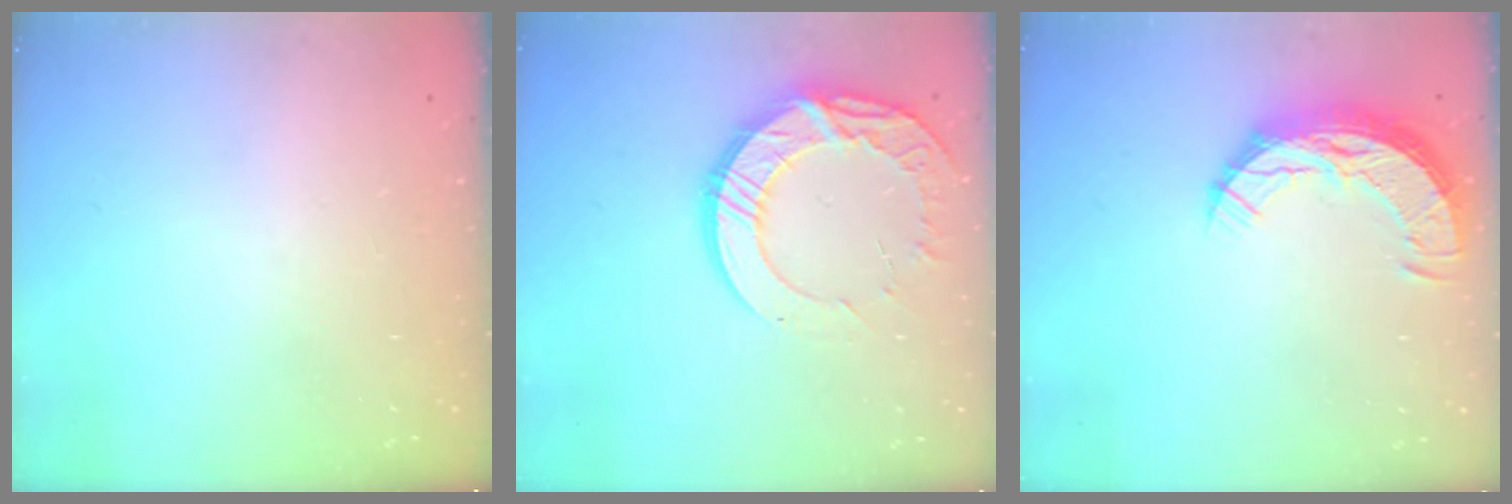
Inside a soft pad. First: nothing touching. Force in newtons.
{"total": 15.4, "press": 15.3, "slide": 1.6}
{"total": 10.6, "press": 10.5, "slide": 0.8}